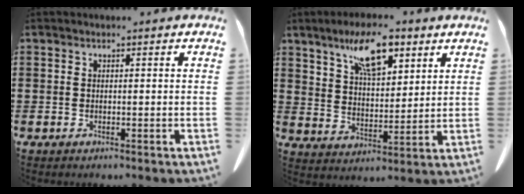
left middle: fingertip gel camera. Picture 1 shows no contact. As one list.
[{"total": 10.3, "force": [6.8, 4.2, 6.6], "torque": [-0.130, -0.009, 0.119]}]